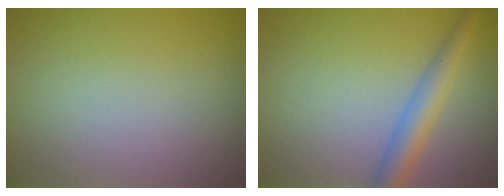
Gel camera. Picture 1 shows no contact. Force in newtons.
{"total": 3.4, "press": 3.4, "slide": 0.1}